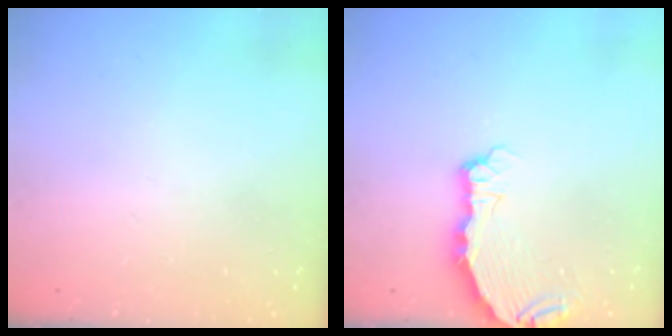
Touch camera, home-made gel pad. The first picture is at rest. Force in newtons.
{"total": 7.1, "press": 6.0, "slide": 3.8}